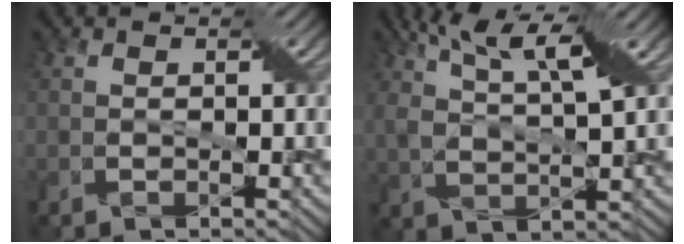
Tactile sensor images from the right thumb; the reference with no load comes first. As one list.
[{"total": 8.5, "force": [4.6, 2.5, 6.7], "torque": [-0.140, 0.013, 0.076]}]